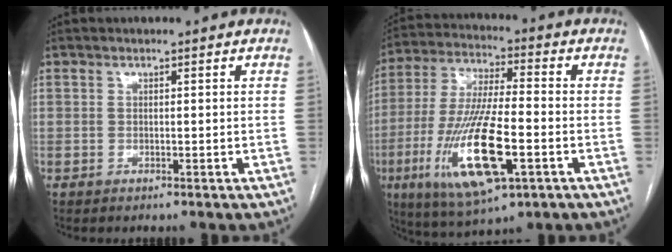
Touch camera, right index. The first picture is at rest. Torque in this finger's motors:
{"motor_torque": [2.14, 0.00, 1.05, 0.21]}